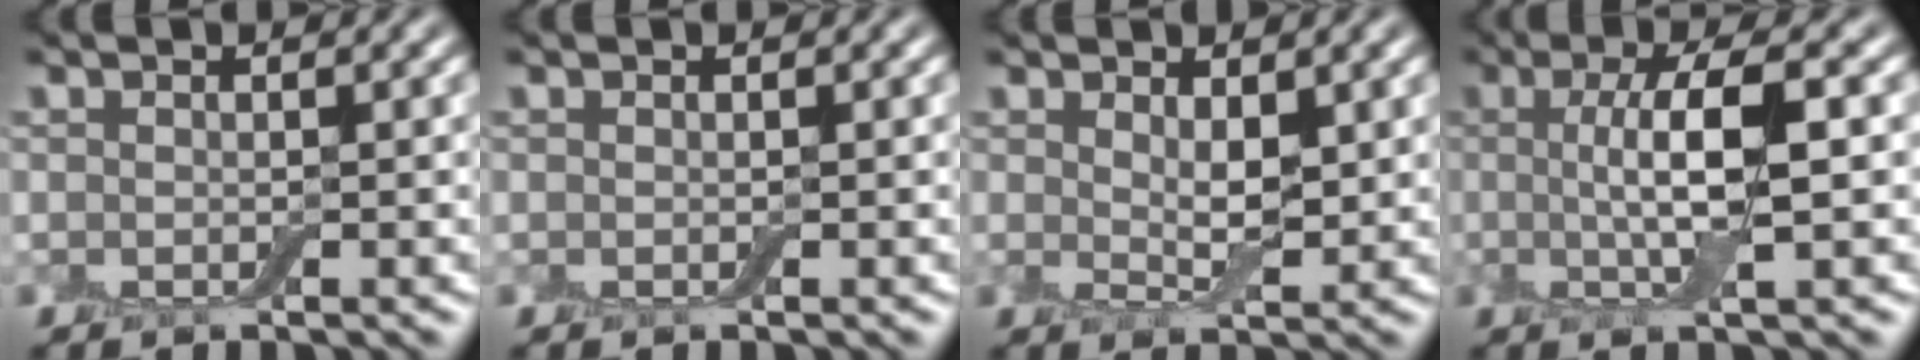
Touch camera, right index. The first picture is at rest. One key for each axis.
{"total": 0.0}
{"total": 2.2, "fx": 0.9, "fy": 0.7, "fz": 1.9, "tx": -0.037, "ty": -0.008, "tz": 0.019}
{"total": 6.0, "fx": 0.4, "fy": 1.4, "fz": 5.8, "tx": -0.110, "ty": 0.004, "tz": 0.003}